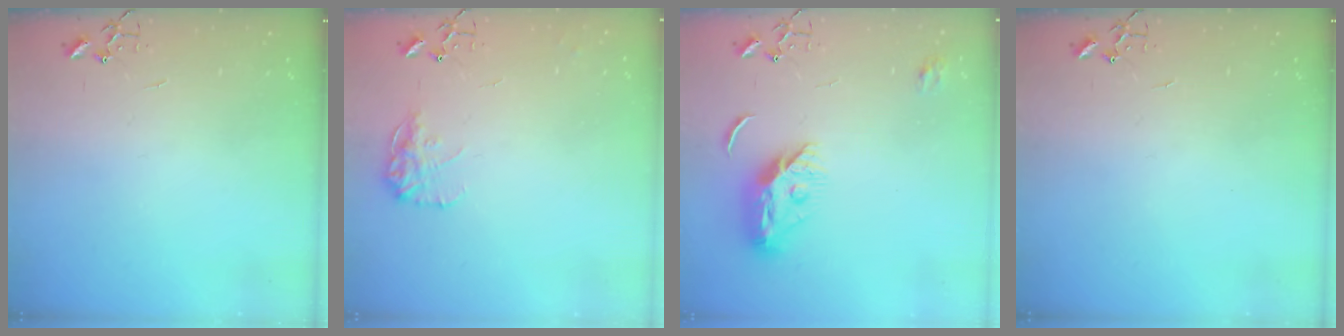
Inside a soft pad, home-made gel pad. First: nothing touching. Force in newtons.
{"total": 10.9, "press": 10.9, "slide": 0.4}
{"total": 11.3, "press": 11.3, "slide": 0.7}
{"total": 0.0}